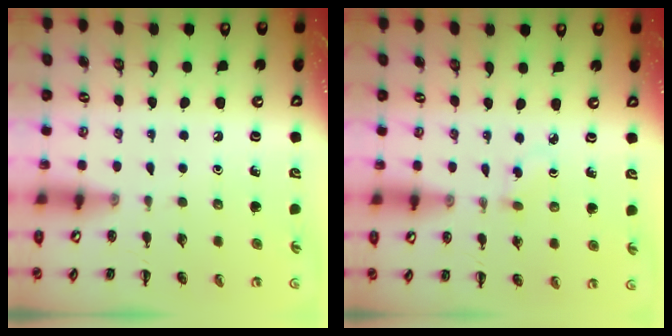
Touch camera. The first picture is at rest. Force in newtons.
{"total": 2.4, "press": 2.2, "slide": 0.9}